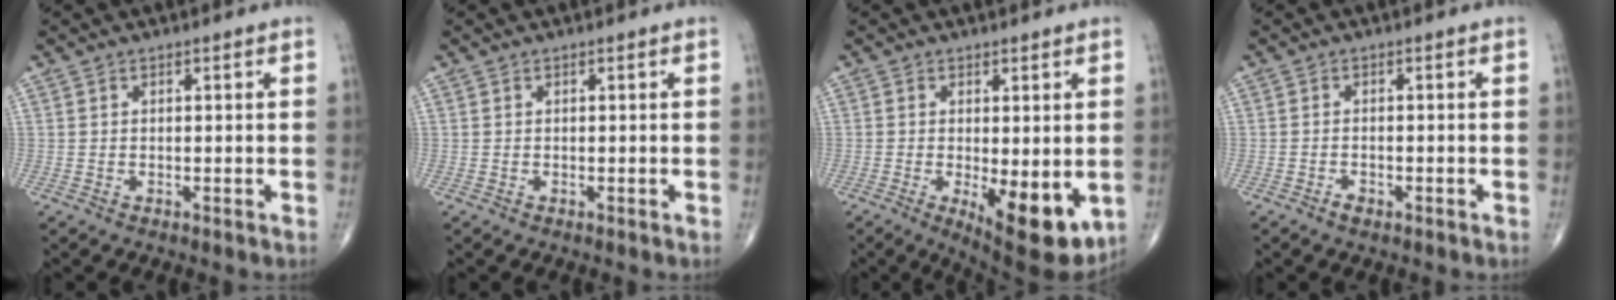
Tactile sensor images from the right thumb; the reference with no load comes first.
{"total": 0.0}
{"total": 11.9, "force": [-2.7, 4.5, 10.7], "torque": [-0.141, -0.024, -0.025]}
{"total": 1.5, "force": [-1.0, 0.7, 0.9], "torque": [-0.018, 0.003, -0.018]}